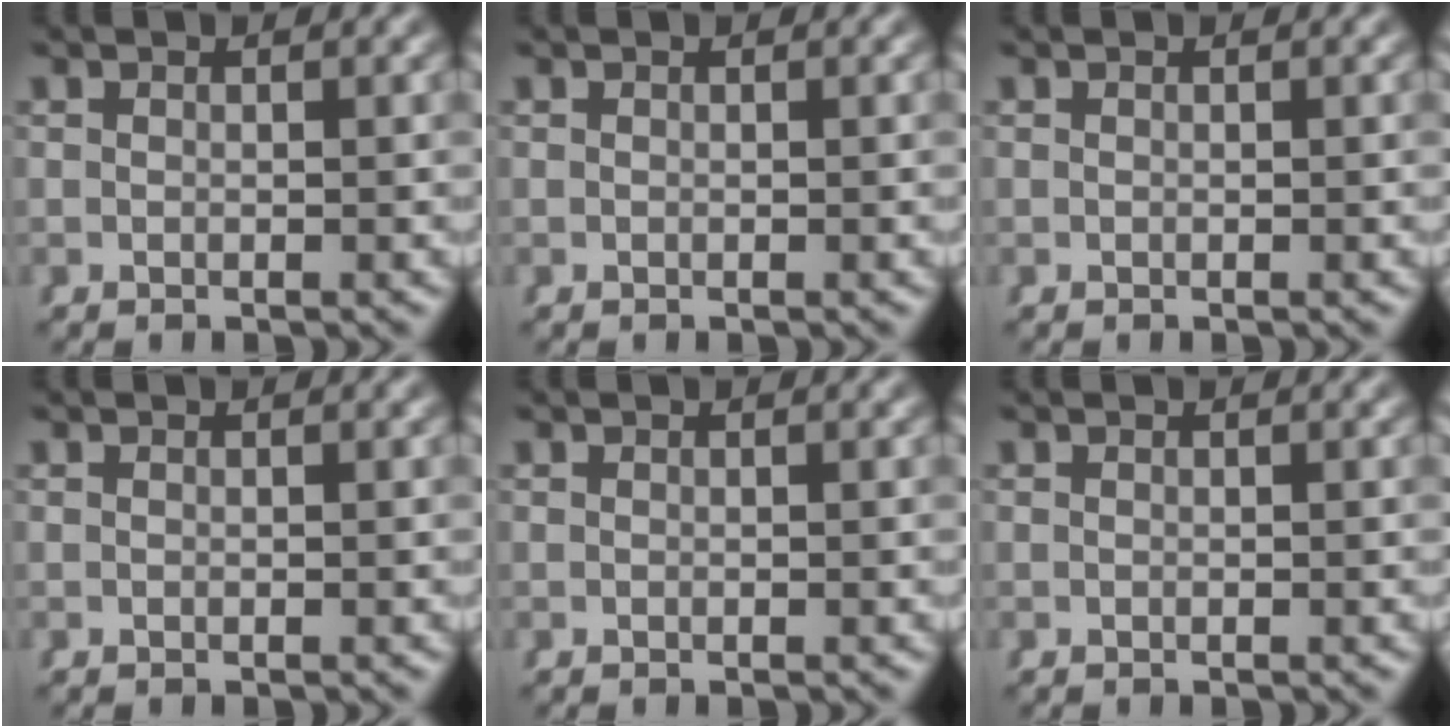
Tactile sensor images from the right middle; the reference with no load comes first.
{"total": 0.0}
{"total": 0.0}
{"total": 0.0}
{"total": 0.0}
{"total": 0.0}